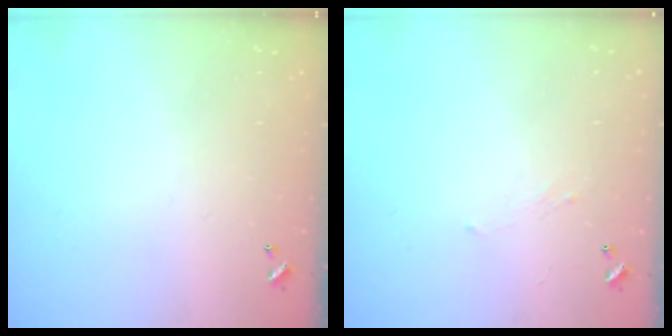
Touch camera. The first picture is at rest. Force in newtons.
{"total": 1.0, "press": 0.8, "slide": 0.5}